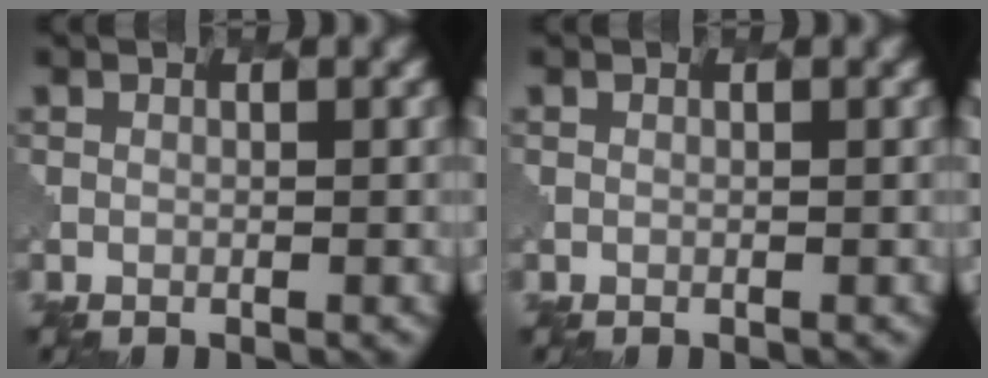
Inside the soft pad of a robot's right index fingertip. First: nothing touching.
{"total": 0.0}